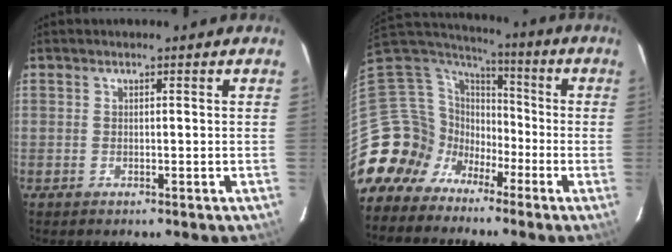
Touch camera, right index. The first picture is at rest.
{"total": 13.6, "force": [-7.4, 11.2, 2.5], "torque": [-0.081, 0.037, -0.146]}